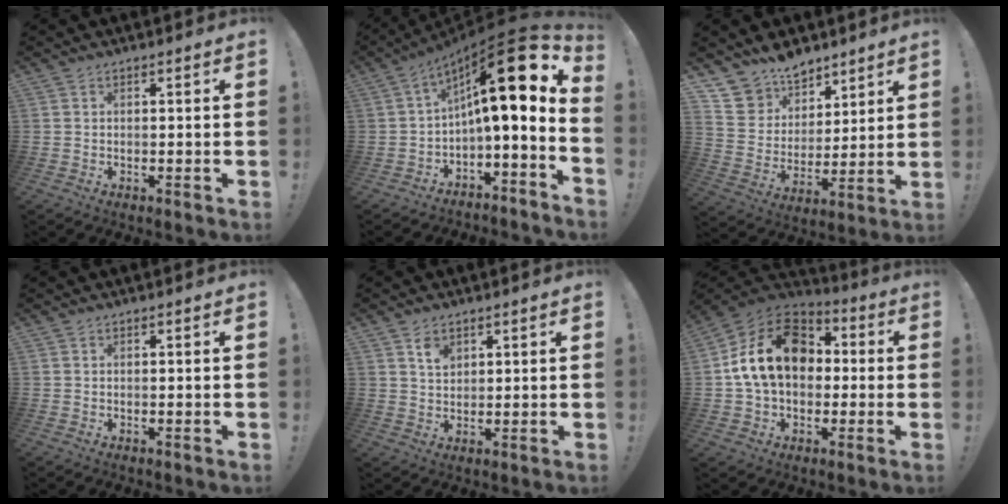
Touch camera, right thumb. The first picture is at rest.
{"total": 19.3, "force": [5.6, 4.3, 17.9], "torque": [-0.278, -0.042, 0.091]}
{"total": 12.0, "force": [10.2, 6.3, 0.6], "torque": [-0.026, -0.092, 0.201]}
{"total": 0.0}
{"total": 4.6, "force": [3.0, 2.9, 2.0], "torque": [-0.022, -0.018, 0.052]}
{"total": 19.6, "force": [3.2, 14.2, 13.1], "torque": [-0.212, 0.019, 0.064]}